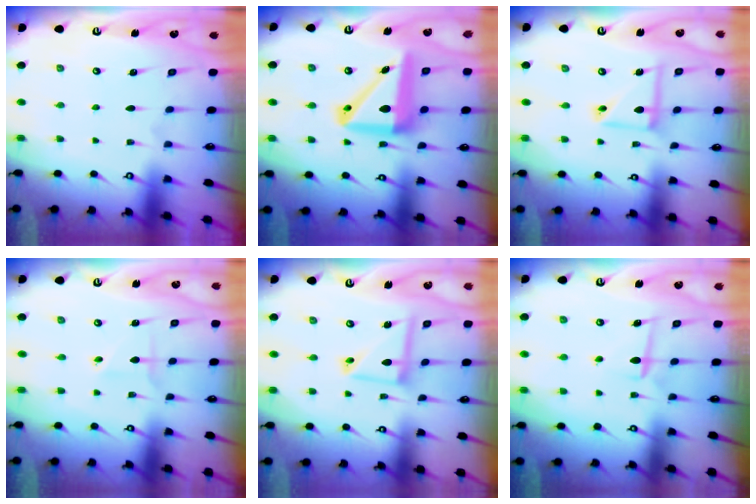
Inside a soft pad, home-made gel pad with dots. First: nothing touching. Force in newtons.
{"total": 15.3, "press": 15.1, "slide": 2.4}
{"total": 9.6, "press": 9.6, "slide": 0.8}
{"total": 2.9, "press": 2.9, "slide": 0.3}
{"total": 10.5, "press": 10.5, "slide": 0.9}
{"total": 6.2, "press": 6.1, "slide": 1.1}